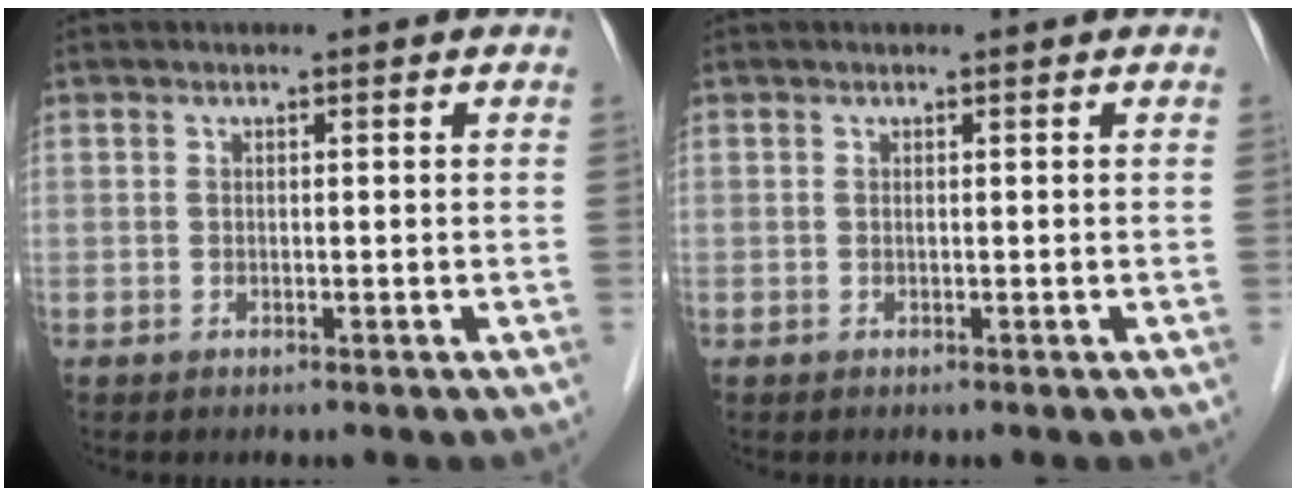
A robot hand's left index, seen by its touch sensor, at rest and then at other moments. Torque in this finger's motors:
{"motor_torque": [0.24, -0.01, -0.01, -0.01]}